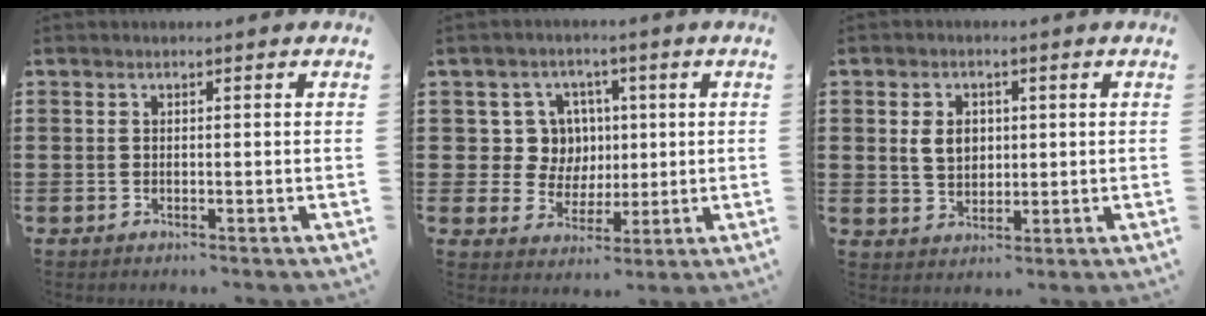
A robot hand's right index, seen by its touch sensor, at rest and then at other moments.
{"total": 7.8, "force": [1.4, 7.2, 2.5], "torque": [-0.065, 0.014, 0.027]}
{"total": 4.5, "force": [0.7, 3.3, 3.0], "torque": [-0.066, 0.007, 0.006]}